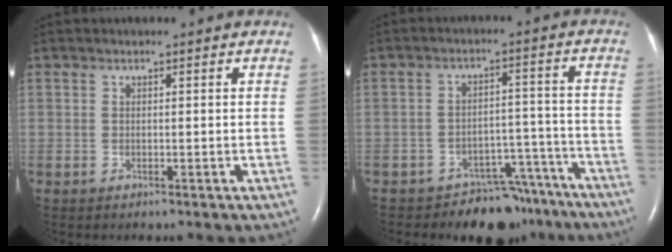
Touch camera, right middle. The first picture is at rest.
{"total": 9.4, "force": [-8.3, 4.4, 0.4], "torque": [0.026, 0.050, -0.111]}